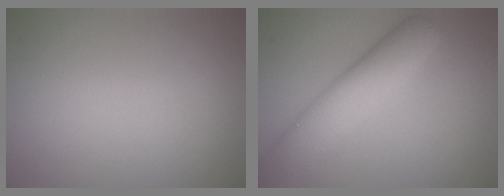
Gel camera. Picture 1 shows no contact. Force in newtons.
{"total": 6.5, "press": 6.5, "slide": 0.5}